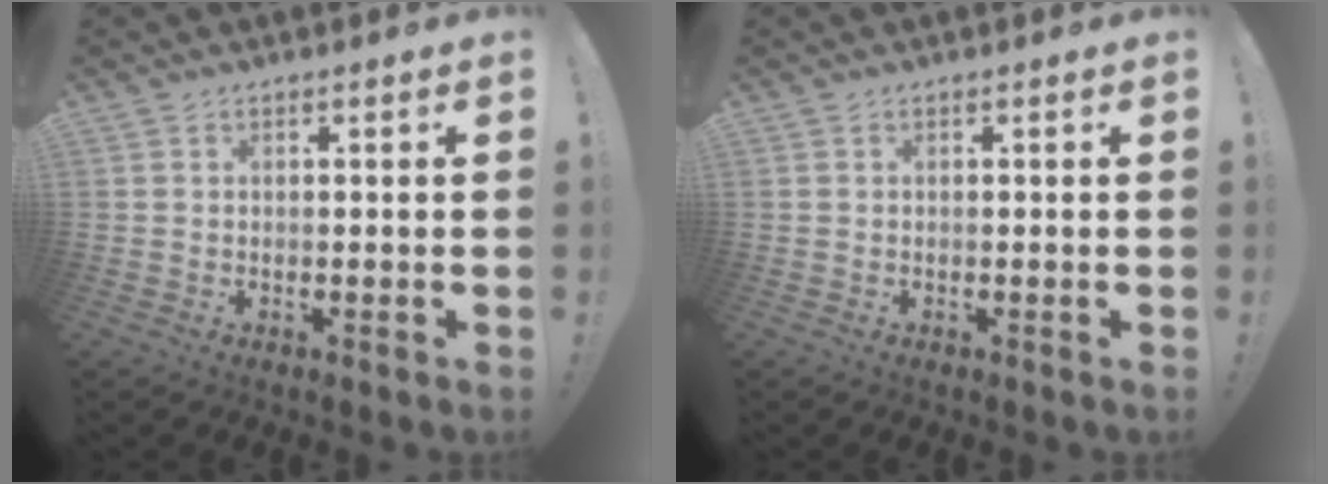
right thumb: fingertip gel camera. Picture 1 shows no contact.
{"total": 0.0}